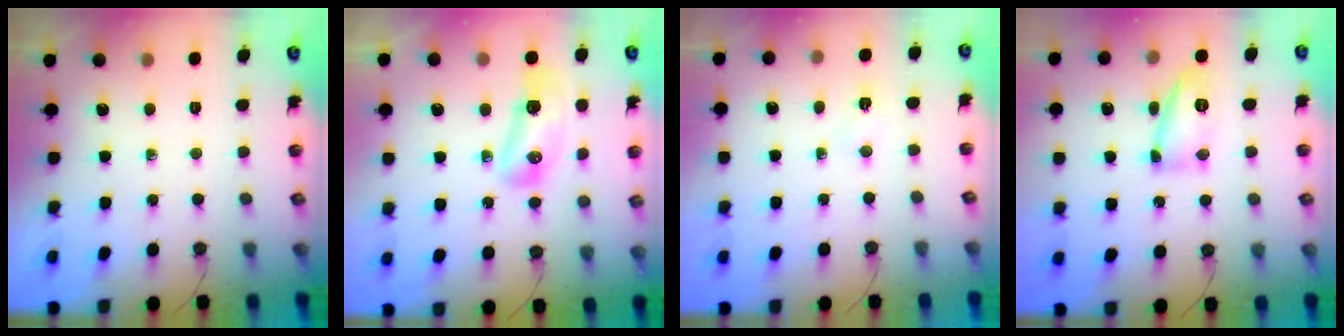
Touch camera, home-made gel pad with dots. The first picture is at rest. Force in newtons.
{"total": 11.7, "press": 10.8, "slide": 4.4}
{"total": 2.7, "press": 1.1, "slide": 2.5}
{"total": 11.6, "press": 11.3, "slide": 2.4}